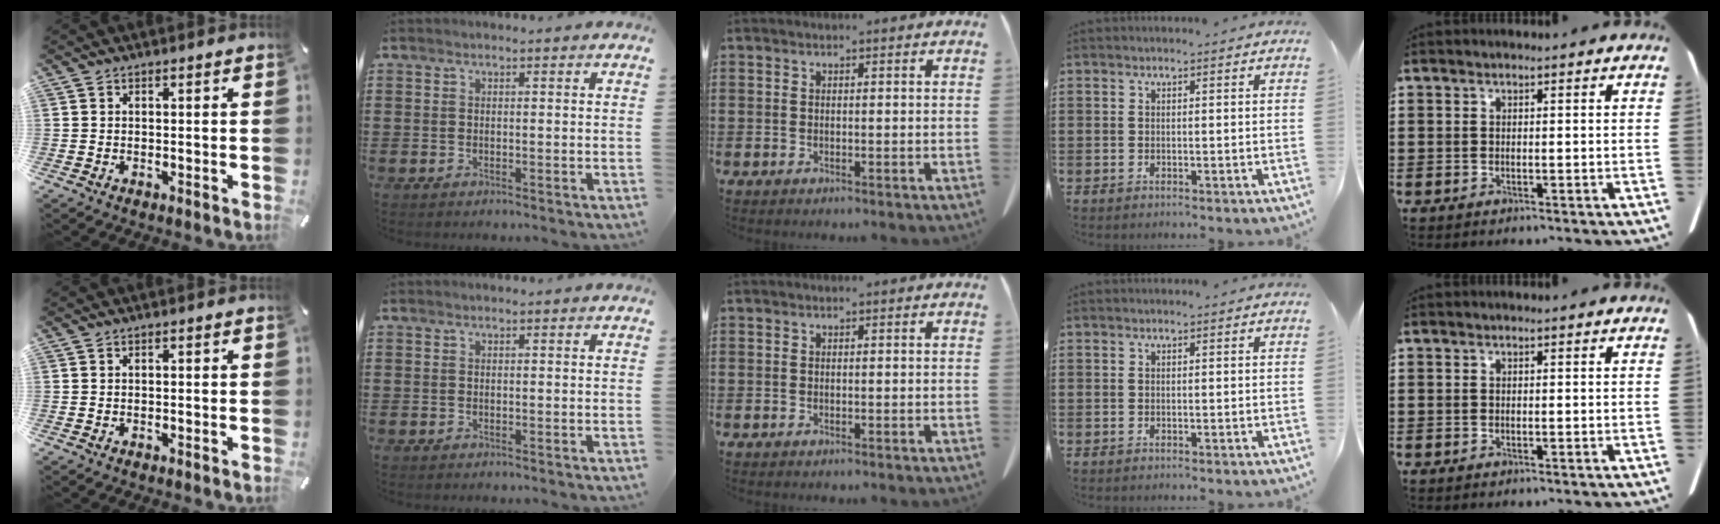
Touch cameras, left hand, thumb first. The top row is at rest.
{}